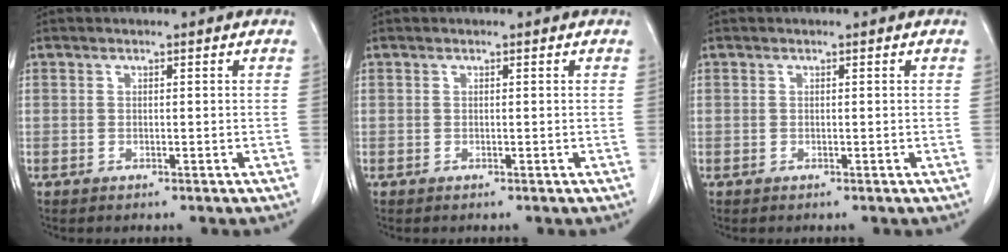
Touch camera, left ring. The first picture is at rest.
{"total": 0.0}
{"total": 0.0}